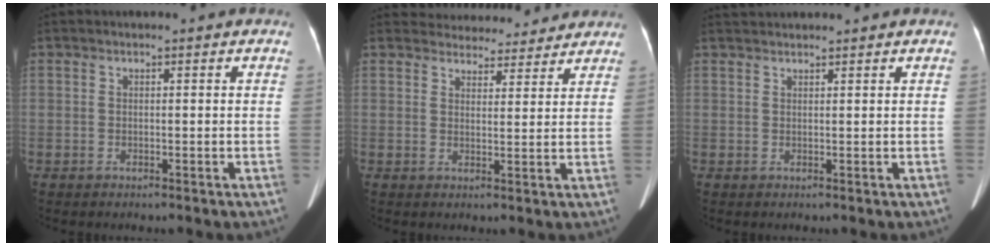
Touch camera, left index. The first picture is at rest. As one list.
[{"total": 11.2, "force": [10.7, 3.2, 1.3], "torque": [0.009, 0.005, 0.125]}, {"total": 3.6, "force": [3.4, 0.1, 1.0], "torque": [-0.010, 0.025, 0.053]}]